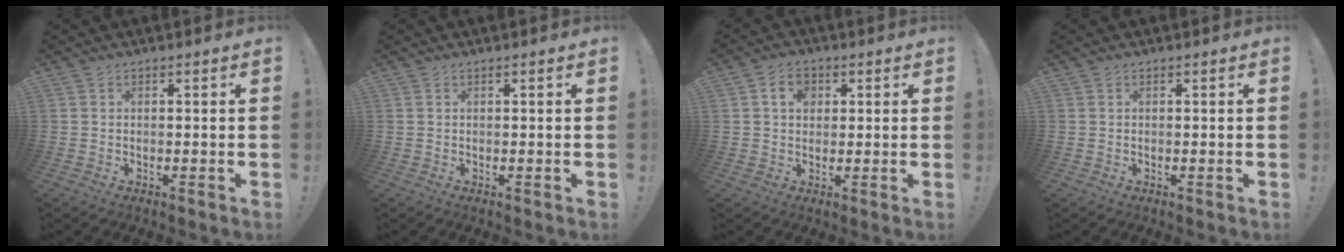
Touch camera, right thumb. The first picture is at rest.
{"total": 0.0}
{"total": 5.7, "force": [1.7, 4.1, 3.5], "torque": [-0.045, 0.004, 0.028]}
{"total": 0.0}